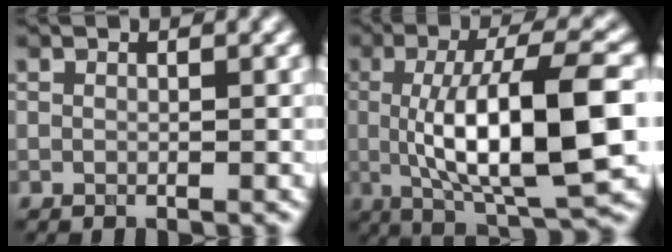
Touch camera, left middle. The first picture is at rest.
{"total": 12.2, "force": [-0.6, 3.3, 11.7], "torque": [-0.172, -0.003, -0.008]}